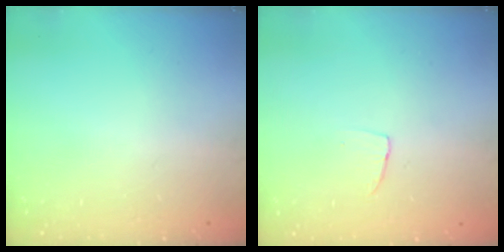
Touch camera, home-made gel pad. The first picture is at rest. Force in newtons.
{"total": 2.9, "press": 2.9, "slide": 0.1}